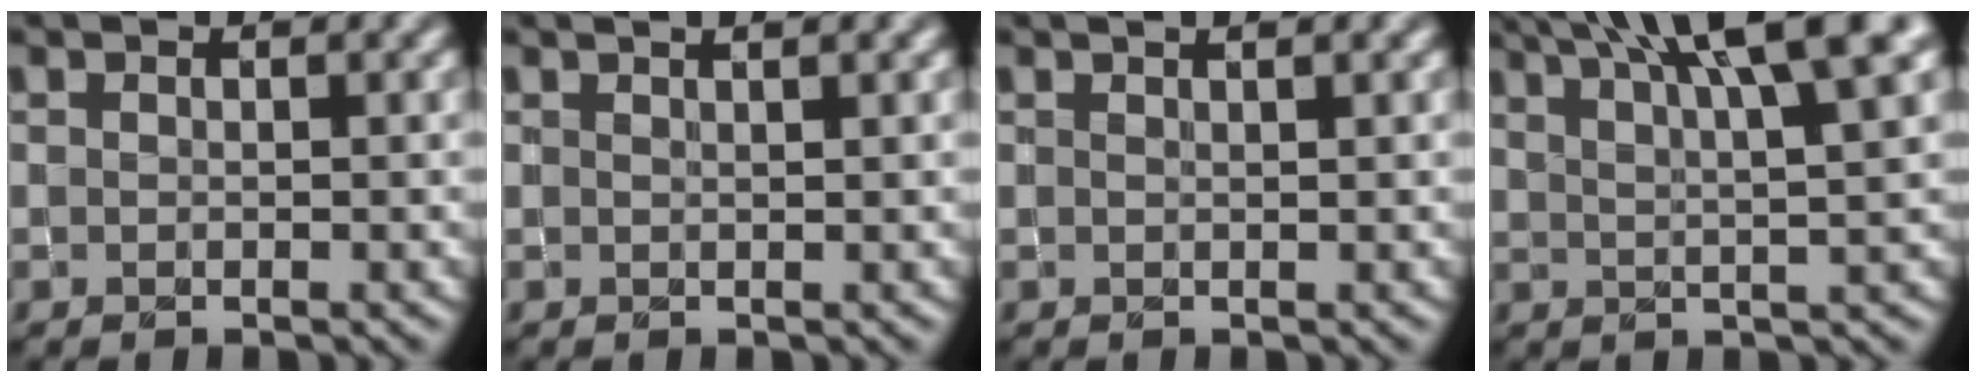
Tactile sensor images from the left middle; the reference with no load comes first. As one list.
[{"total": 2.9, "force": [1.8, 1.2, 1.9], "torque": [-0.007, 0.008, -0.005]}, {"total": 2.4, "force": [1.6, 0.9, 1.6], "torque": [-0.008, 0.003, -0.003]}, {"total": 11.1, "force": [6.6, 2.5, 8.5], "torque": [-0.089, 0.037, 0.077]}]